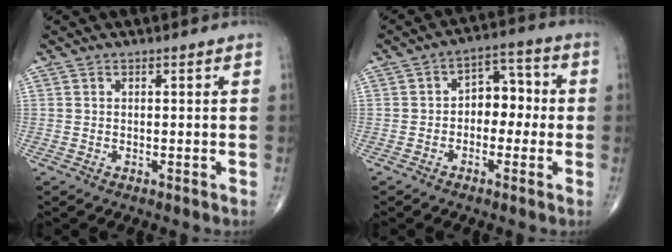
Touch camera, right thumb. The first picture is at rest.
{"total": 7.3, "force": [-0.7, 5.1, 5.2], "torque": [-0.038, 0.034, -0.023]}